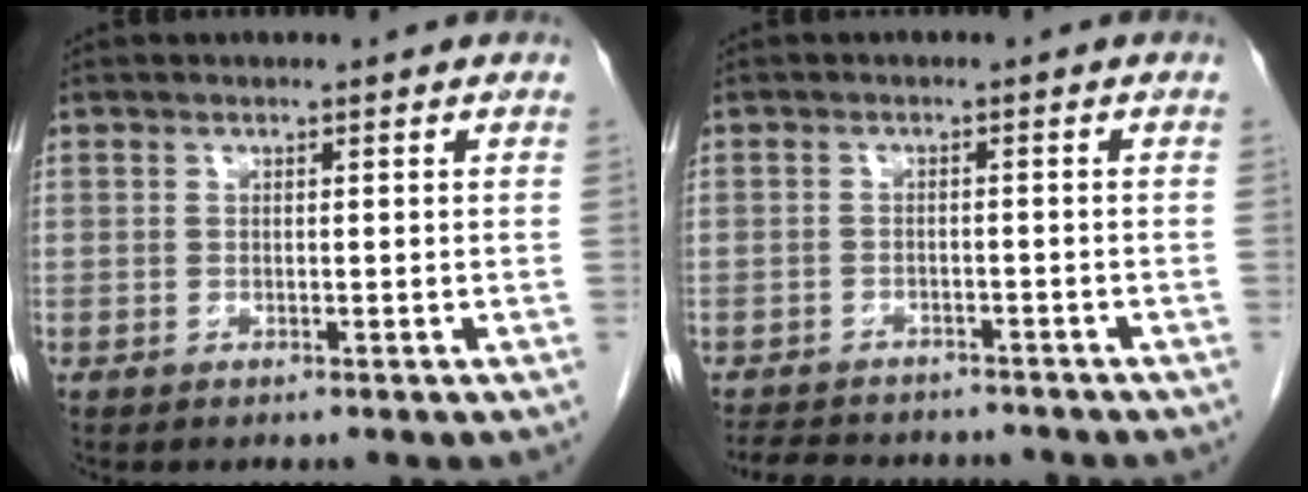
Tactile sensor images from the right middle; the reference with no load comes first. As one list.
[{"total": 11.0, "force": [-9.7, 3.7, 3.5], "torque": [-0.073, 0.003, -0.127]}]